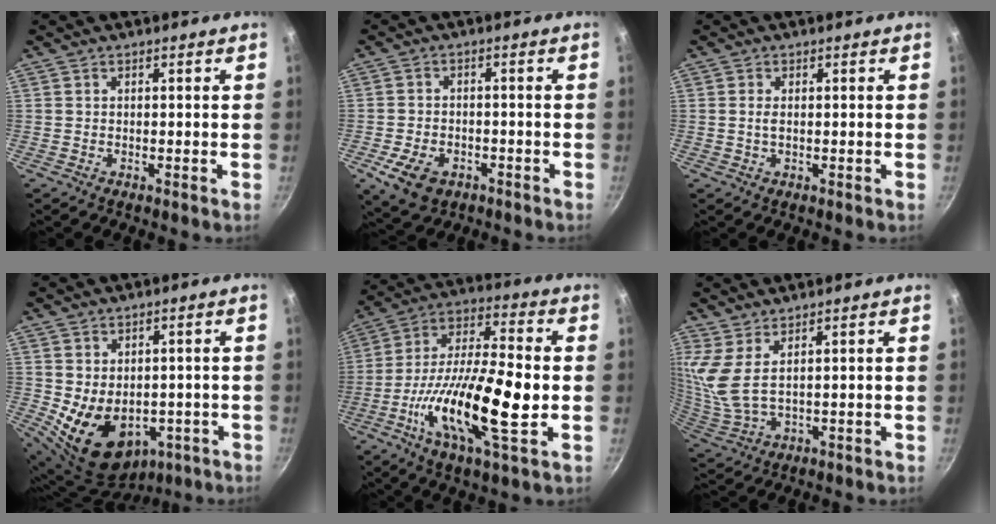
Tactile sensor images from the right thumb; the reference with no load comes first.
{"total": 7.8, "force": [-3.5, 5.2, 4.7], "torque": [-0.083, 0.014, -0.055]}
{"total": 1.5, "force": [0.1, 0.8, 1.3], "torque": [-0.026, 0.000, 0.001]}
{"total": 13.3, "force": [-2.3, 9.8, 8.8], "torque": [-0.121, -0.006, -0.002]}
{"total": 20.2, "force": [-4.2, 6.0, 18.8], "torque": [-0.338, 0.026, -0.085]}
{"total": 6.9, "force": [4.0, 1.9, 5.2], "torque": [-0.113, -0.037, 0.088]}